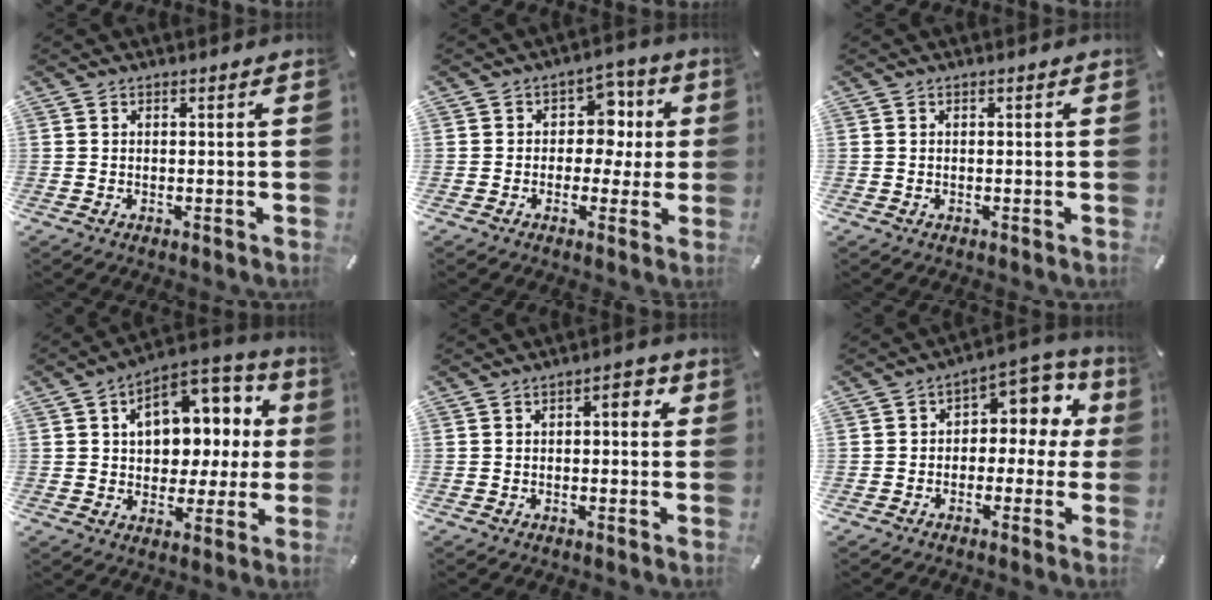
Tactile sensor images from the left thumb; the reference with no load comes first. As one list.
[{"total": 8.5, "force": [0.6, 7.2, 4.5], "torque": [-0.053, 0.003, 0.006]}, {"total": 0.0}, {"total": 13.5, "force": [3.9, 9.7, 8.6], "torque": [-0.117, -0.022, 0.073]}, {"total": 3.6, "force": [-0.3, 2.0, 3.0], "torque": [-0.037, 0.005, -0.015]}, {"total": 8.7, "force": [2.0, 6.2, 5.9], "torque": [-0.077, -0.011, 0.033]}]